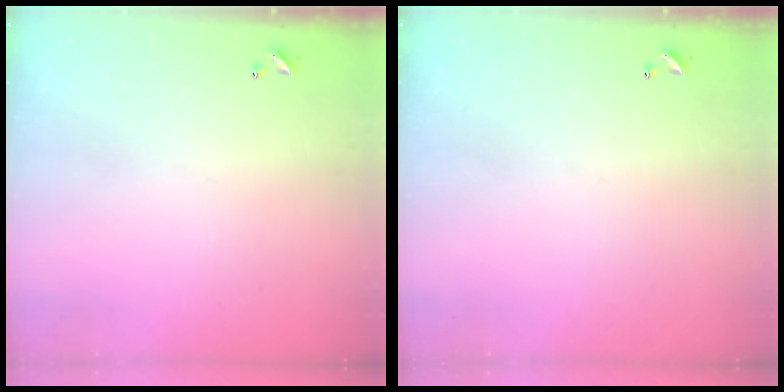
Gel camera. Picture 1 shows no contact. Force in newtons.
{"total": 0.0}